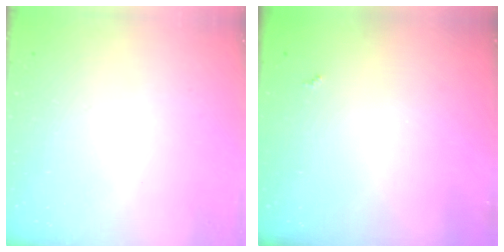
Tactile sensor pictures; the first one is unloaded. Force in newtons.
{"total": 2.1, "press": 2.1, "slide": 0.4}